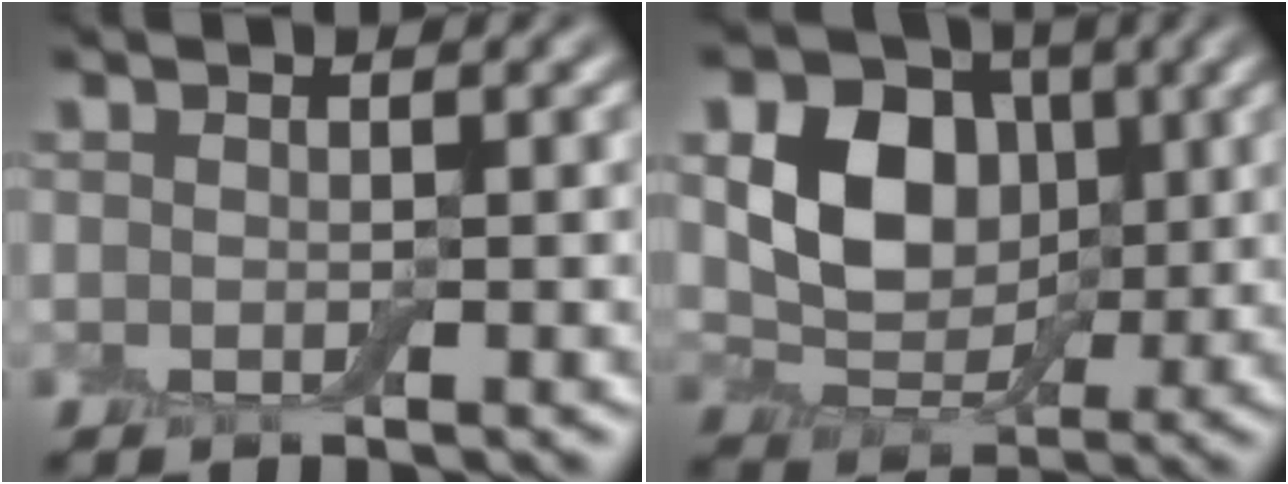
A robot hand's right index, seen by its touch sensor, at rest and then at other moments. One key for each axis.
{"total": 7.0, "fx": 1.7, "fy": 5.5, "fz": 4.0, "tx": -0.075, "ty": 0.003, "tz": 0.025}